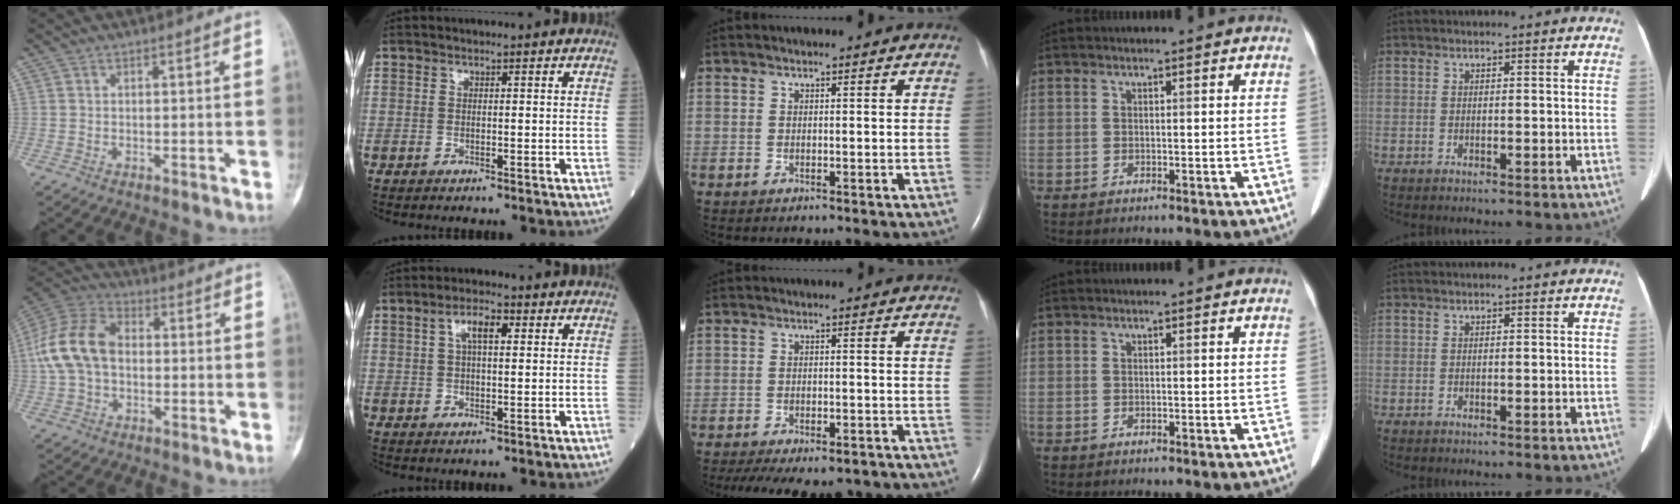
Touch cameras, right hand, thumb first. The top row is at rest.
{"thumb": {"total": 14.1, "force": [0.3, 9.7, 10.2], "torque": [-0.202, 0.034, -0.003]}, "index": {"total": 4.6, "force": [1.6, 1.4, 4.1], "torque": [-0.078, 0.012, 0.029]}, "middle": {"total": 15.4, "force": [-12.6, 5.5, 7.0], "torque": [-0.153, -0.012, -0.162]}}